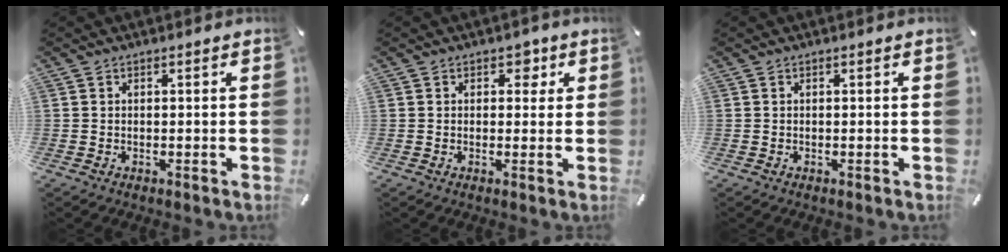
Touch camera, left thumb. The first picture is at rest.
{"total": 3.1, "force": [1.0, 2.3, 1.8], "torque": [-0.007, -0.003, 0.007]}
{"total": 0.0}